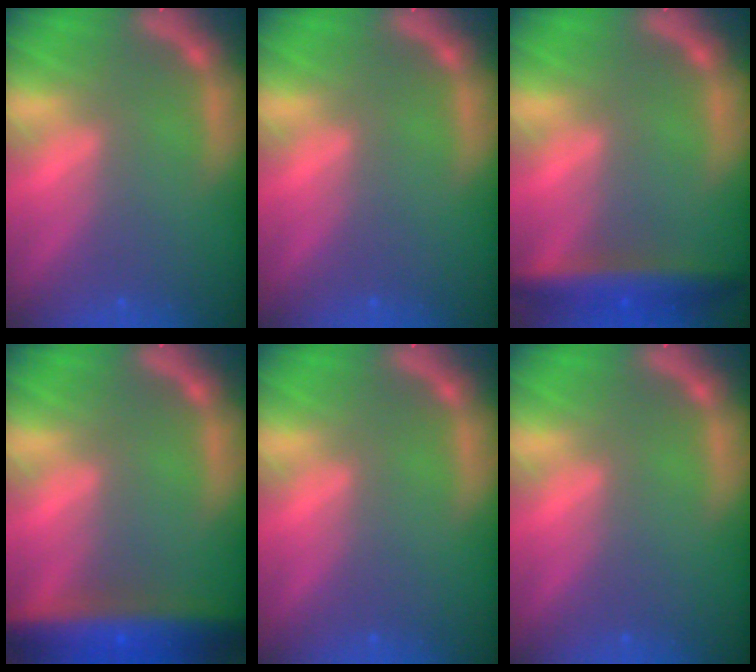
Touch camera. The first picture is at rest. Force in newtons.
{"total": 0.0}
{"total": 5.5}
{"total": 10.0}
{"total": 0.0}
{"total": 0.0}